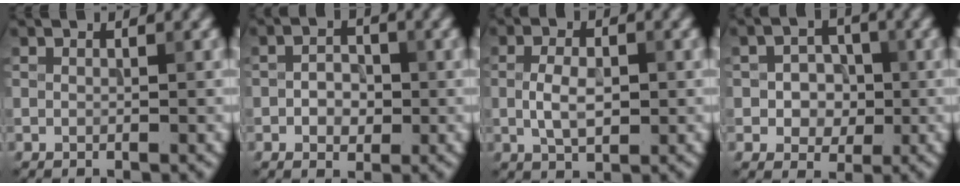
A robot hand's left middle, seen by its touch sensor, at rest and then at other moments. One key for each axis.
{"total": 2.5, "fx": -0.6, "fy": 1.8, "fz": 1.7, "tx": -0.024, "ty": 0.001, "tz": -0.014}
{"total": 3.5, "fx": -0.2, "fy": 1.9, "fz": 2.9, "tx": -0.059, "ty": -0.001, "tz": -0.004}
{"total": 3.2, "fx": -0.4, "fy": 2.7, "fz": 1.7, "tx": -0.015, "ty": -0.001, "tz": -0.018}